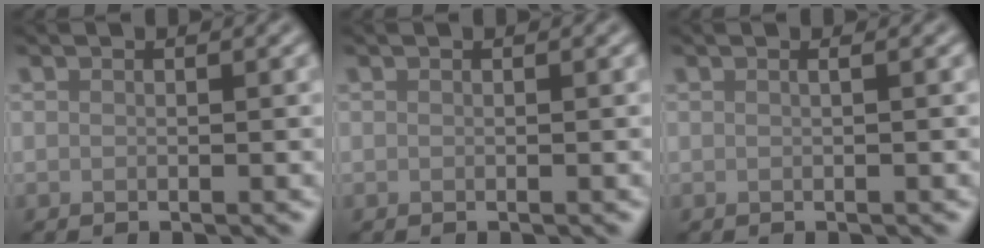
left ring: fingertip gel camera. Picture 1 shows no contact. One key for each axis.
{"total": 0.0}
{"total": 0.8, "fx": 0.2, "fy": 0.3, "fz": 0.7, "tx": -0.005, "ty": 0.002, "tz": -0.004}